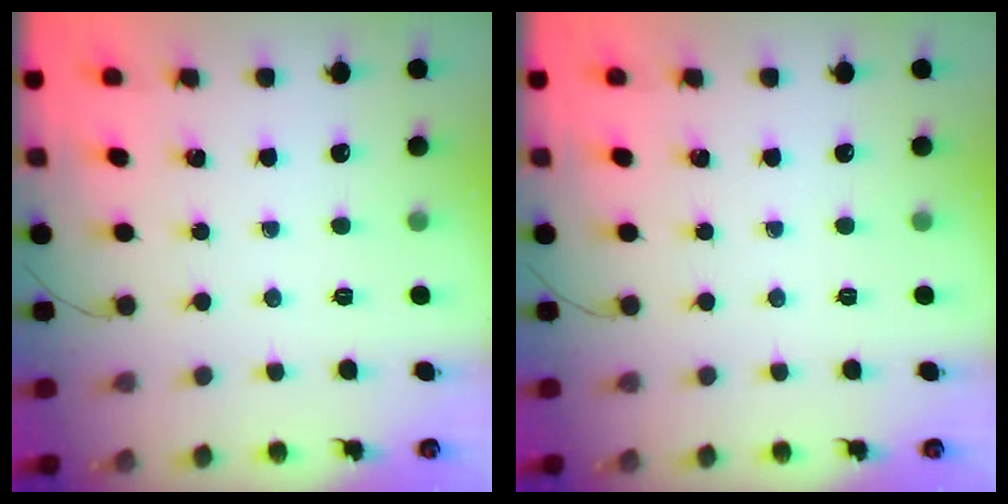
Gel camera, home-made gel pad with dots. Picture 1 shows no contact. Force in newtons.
{"total": 0.0}